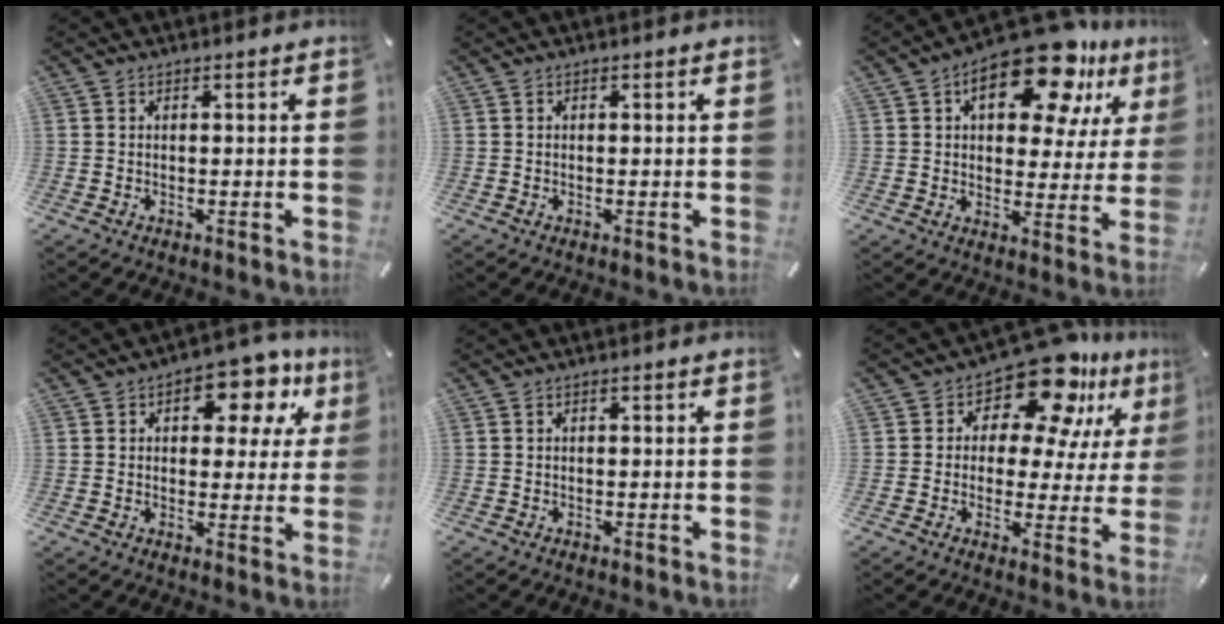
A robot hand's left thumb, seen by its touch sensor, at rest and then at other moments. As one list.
[{"total": 0.0}, {"total": 18.9, "force": [10.7, 9.0, 12.8], "torque": [-0.183, -0.051, 0.174]}, {"total": 12.0, "force": [6.0, 6.8, 7.8], "torque": [-0.097, -0.029, 0.098]}, {"total": 0.5, "force": [0.1, 0.2, 0.5], "torque": [-0.009, 0.001, 0.001]}, {"total": 14.4, "force": [10.3, 6.3, 7.8], "torque": [-0.126, -0.076, 0.180]}]